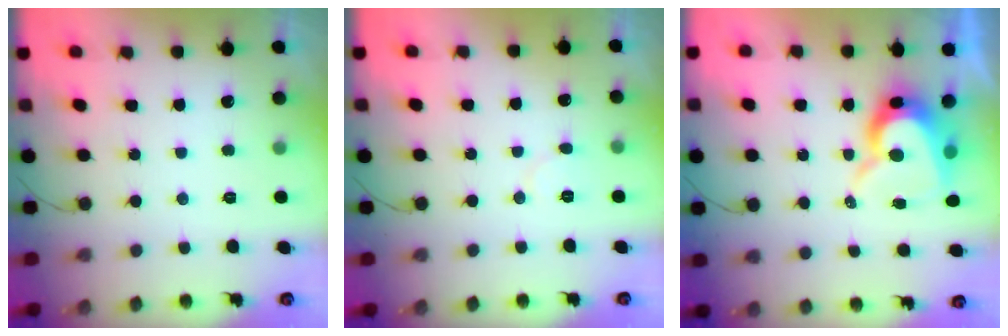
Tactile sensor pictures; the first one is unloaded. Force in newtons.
{"total": 4.3, "press": 4.3, "slide": 0.5}
{"total": 11.2, "press": 11.1, "slide": 1.1}